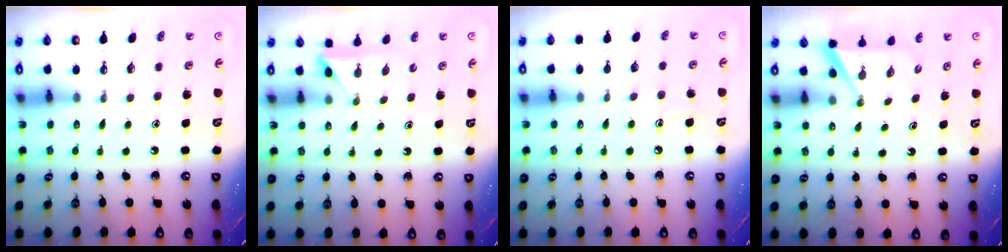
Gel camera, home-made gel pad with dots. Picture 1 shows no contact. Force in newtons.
{"total": 2.5, "press": 2.4, "slide": 0.3}
{"total": 5.0, "press": 5.0, "slide": 0.6}
{"total": 2.3, "press": 2.3, "slide": 0.3}